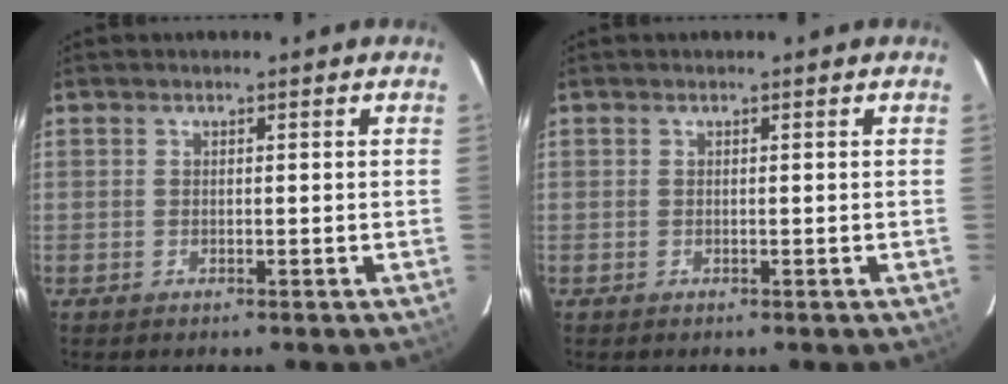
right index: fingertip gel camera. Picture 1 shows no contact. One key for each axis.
{"total": 0.0}